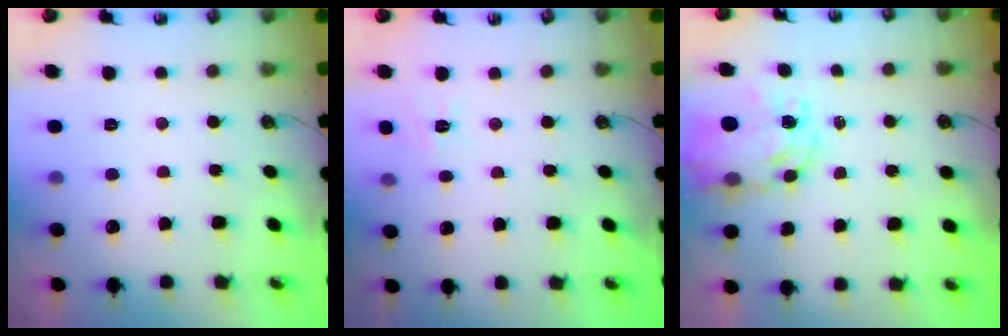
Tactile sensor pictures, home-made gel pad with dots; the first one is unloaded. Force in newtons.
{"total": 4.8, "press": 4.8, "slide": 0.6}
{"total": 10.5, "press": 10.5, "slide": 1.0}